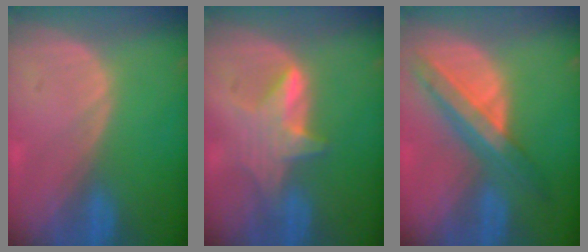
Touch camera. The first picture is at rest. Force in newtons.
{"total": 5.5, "press": 5.5, "slide": 0.2}
{"total": 8.5, "press": 7.2, "slide": 4.4}